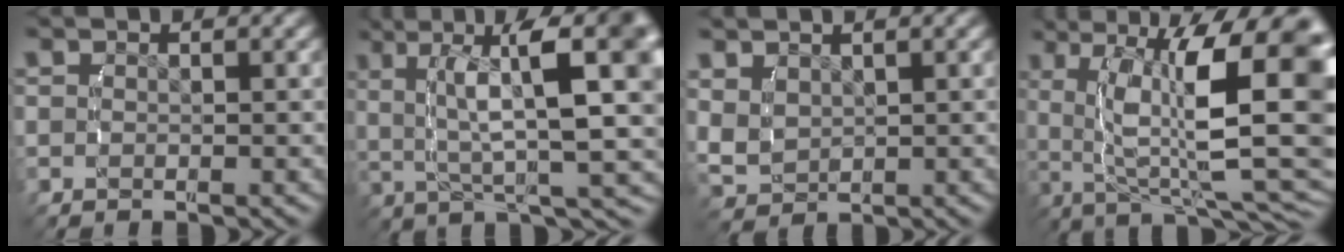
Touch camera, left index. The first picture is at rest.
{"total": 11.3, "force": [1.3, 4.3, 10.4], "torque": [-0.129, 0.007, 0.020]}
{"total": 3.3, "force": [1.2, 2.7, 1.5], "torque": [-0.053, -0.014, 0.037]}
{"total": 12.9, "force": [-0.8, 5.2, 11.7], "torque": [-0.155, -0.019, 0.005]}